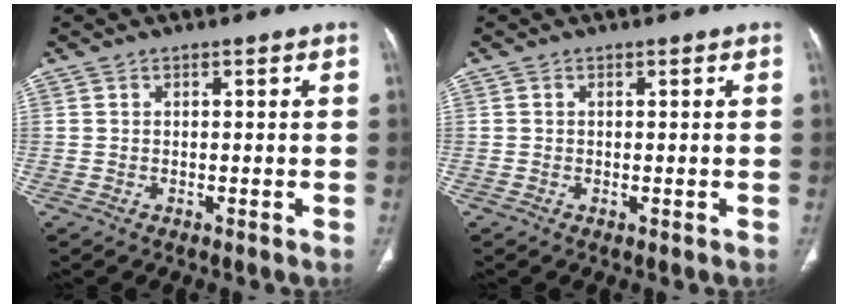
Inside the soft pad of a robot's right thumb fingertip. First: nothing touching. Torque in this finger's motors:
{"motor_torque": [2.59, 0.86, 0.24, -0.13, -0.04]}